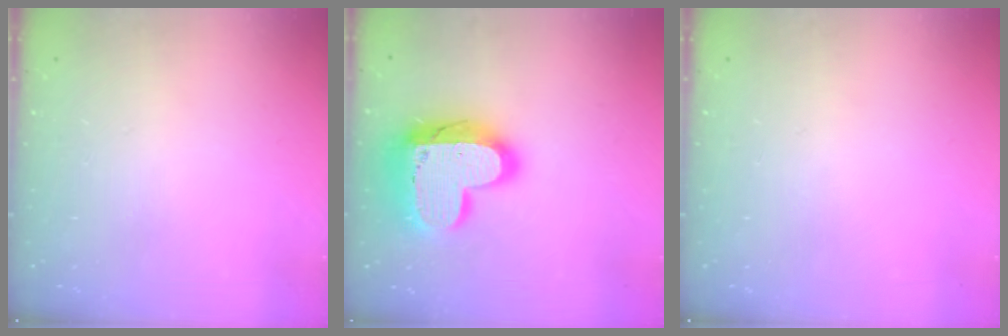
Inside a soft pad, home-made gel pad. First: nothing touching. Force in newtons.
{"total": 20.4, "press": 20.3, "slide": 1.6}
{"total": 0.0}